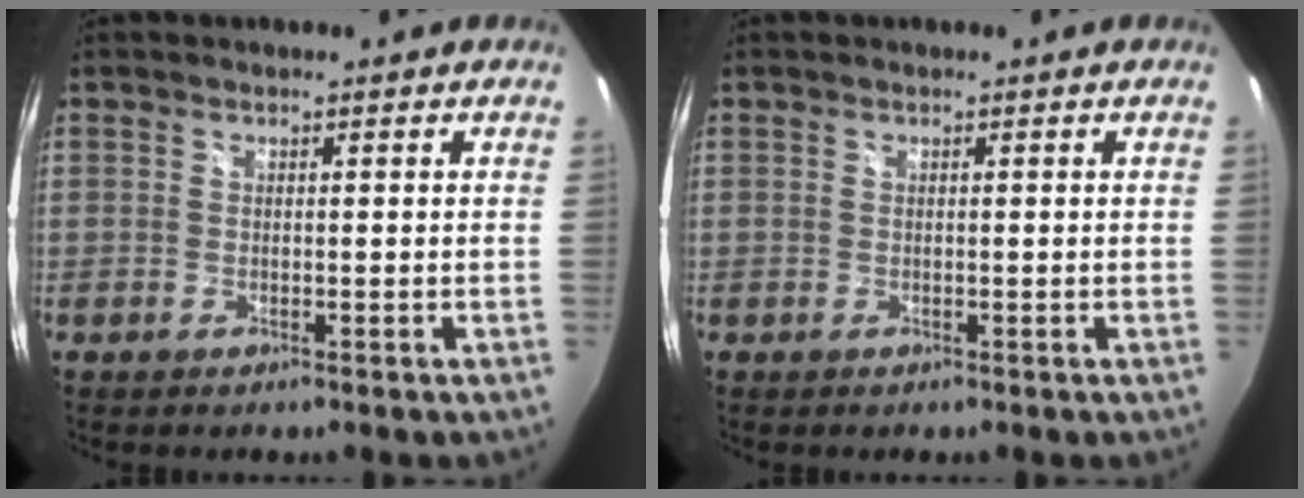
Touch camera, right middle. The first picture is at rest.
{"total": 0.0}